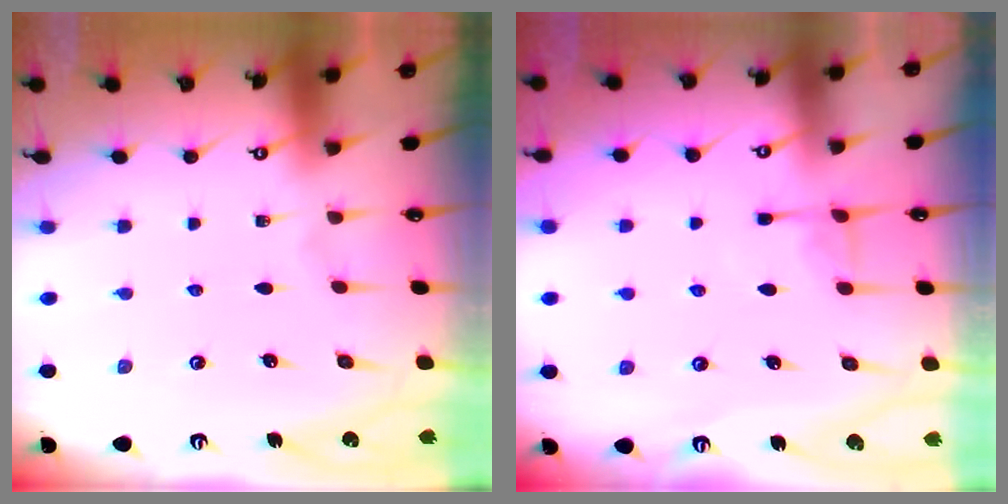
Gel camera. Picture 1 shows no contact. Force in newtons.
{"total": 4.2, "press": 4.1, "slide": 0.9}